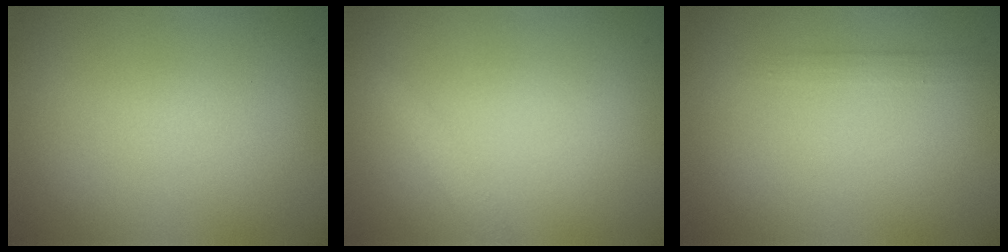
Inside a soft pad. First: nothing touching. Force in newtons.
{"total": 1.3, "press": 1.3, "slide": 0.1}
{"total": 0.9, "press": 0.9, "slide": 0.1}